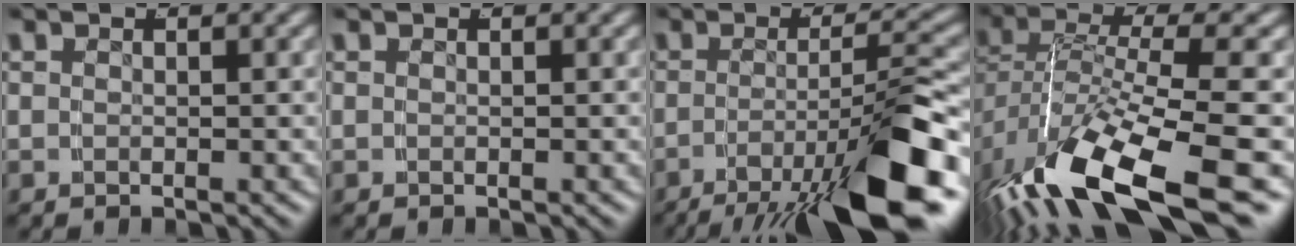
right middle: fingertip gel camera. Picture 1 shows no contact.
{"total": 0.0}
{"total": 11.0, "force": [-5.9, 2.4, 8.9], "torque": [-0.123, -0.010, -0.082]}
{"total": 10.0, "force": [-5.7, 3.5, 7.4], "torque": [-0.155, -0.026, -0.074]}